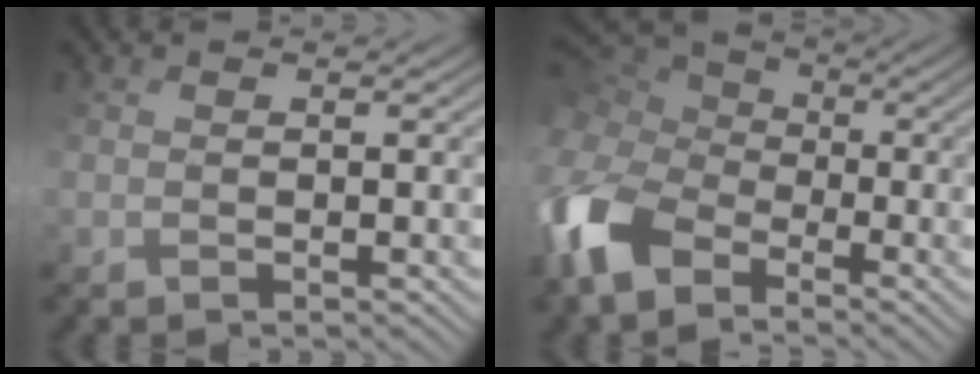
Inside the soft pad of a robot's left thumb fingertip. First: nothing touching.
{"total": 12.0, "force": [-4.7, 7.6, 8.0], "torque": [-0.239, -0.035, -0.074]}